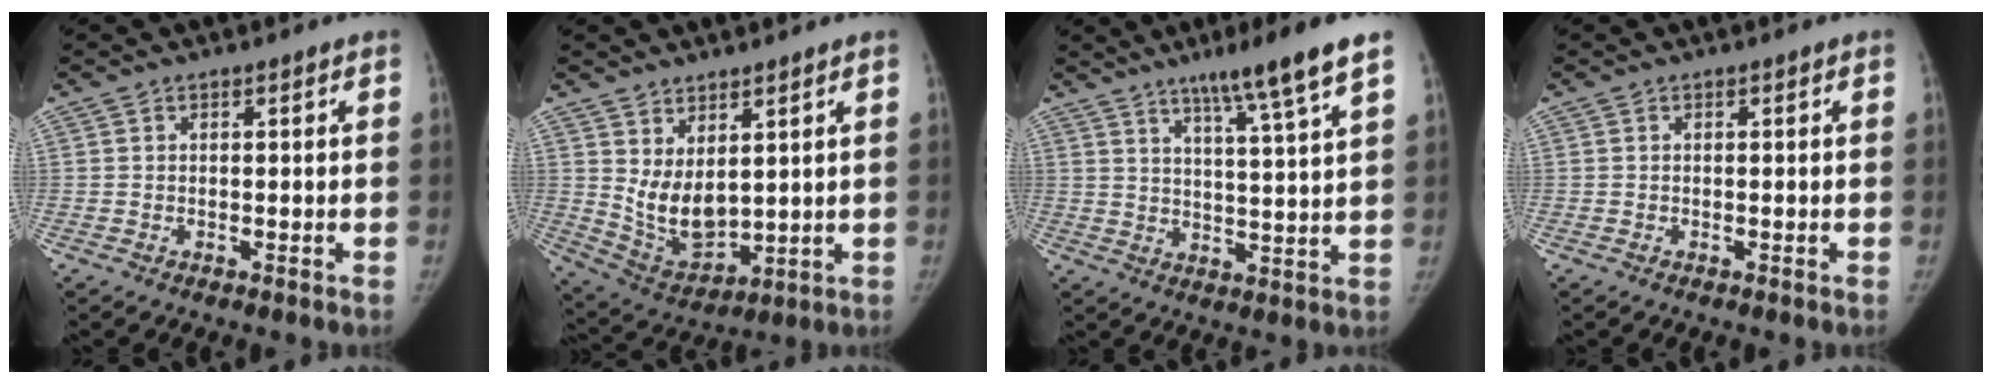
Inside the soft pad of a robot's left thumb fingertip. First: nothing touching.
{"total": 9.2, "force": [3.3, 4.9, 7.1], "torque": [-0.110, -0.039, 0.082]}
{"total": 11.6, "force": [7.5, -0.2, 8.8], "torque": [-0.138, -0.035, 0.118]}
{"total": 0.0}